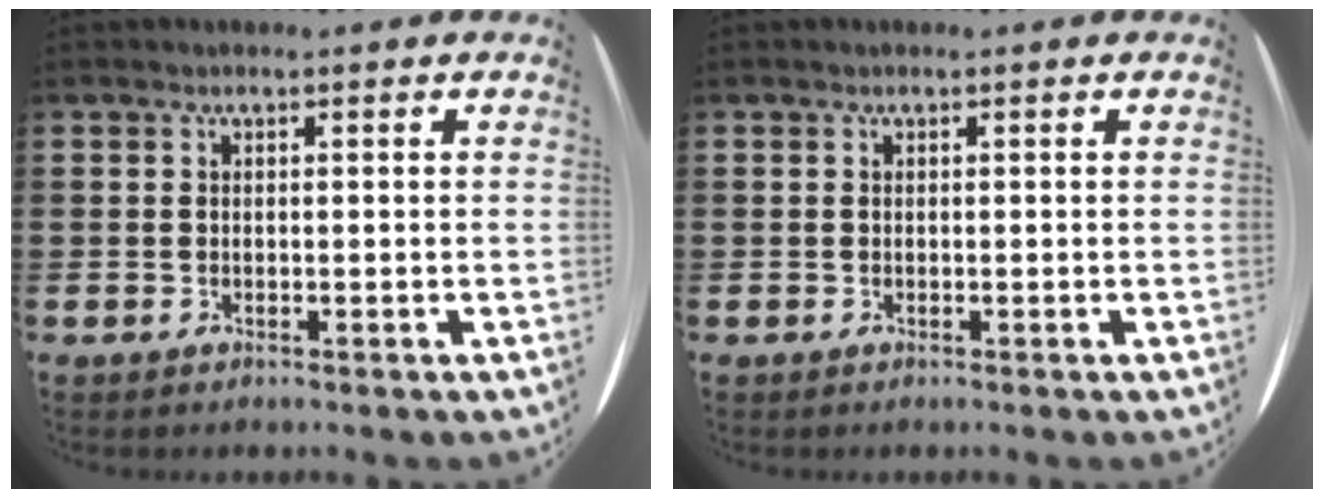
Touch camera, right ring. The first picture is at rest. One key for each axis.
{"total": 0.0}